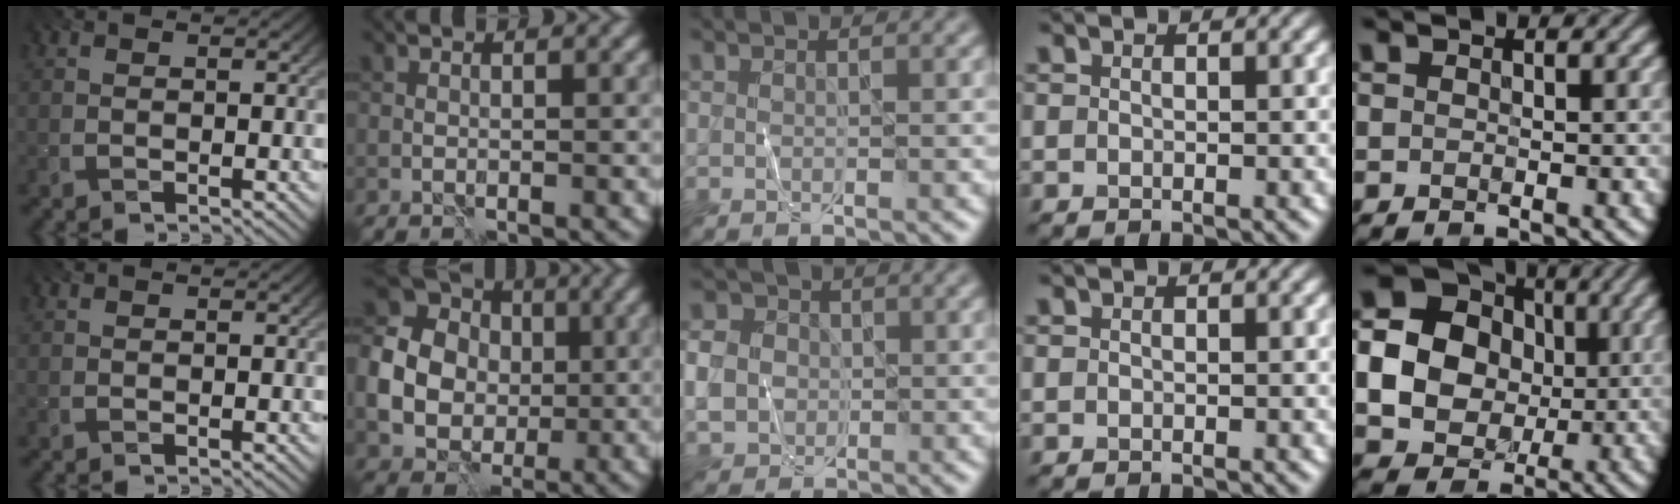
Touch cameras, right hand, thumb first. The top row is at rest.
{"index": {"total": 12.9, "force": [0.8, 11.5, 5.8], "torque": [-0.152, 0.012, -0.013]}, "middle": {"total": 3.7, "force": [-0.3, 3.4, 1.6], "torque": [-0.032, 0.005, -0.009]}, "little": {"total": 18.1, "force": [1.9, 16.9, 6.1], "torque": [-0.162, 0.013, 0.012]}}